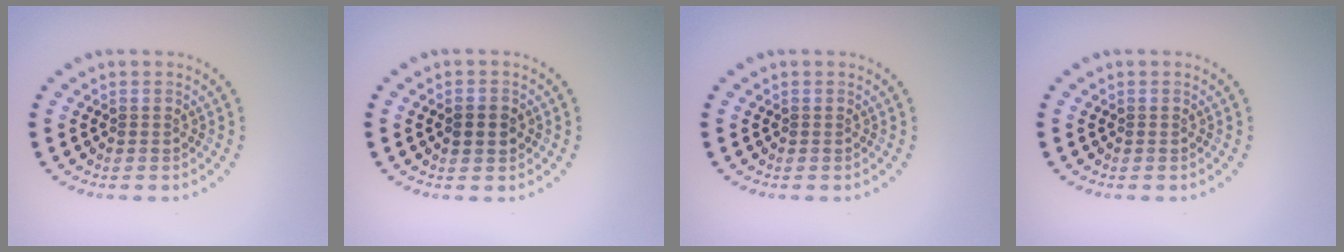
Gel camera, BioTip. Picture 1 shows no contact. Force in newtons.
{"total": 2.4, "press": 2.4, "slide": 0.1}
{"total": 0.0}
{"total": 0.0}